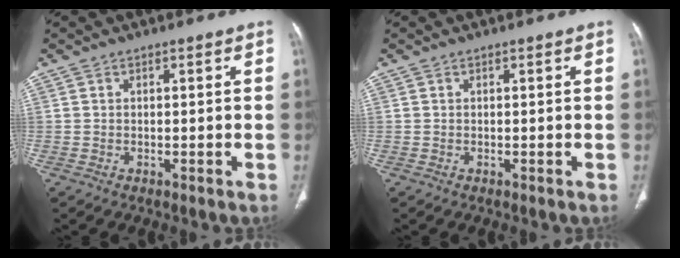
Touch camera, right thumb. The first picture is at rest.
{"total": 0.0}